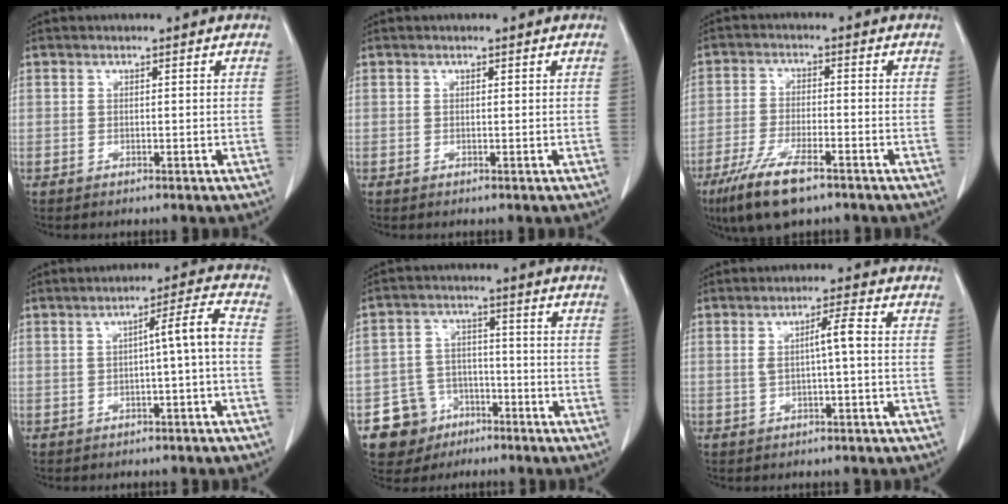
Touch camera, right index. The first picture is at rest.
{"total": 0.0}
{"total": 9.4, "force": [-6.1, 2.0, 6.8], "torque": [-0.134, -0.020, -0.104]}
{"total": 4.7, "force": [-0.8, -0.4, 4.6], "torque": [-0.067, 0.015, -0.011]}
{"total": 8.0, "force": [-4.2, 6.8, 0.8], "torque": [-0.012, 0.016, -0.061]}
{"total": 3.6, "force": [0.1, 0.0, 3.6], "torque": [-0.065, 0.006, 0.002]}